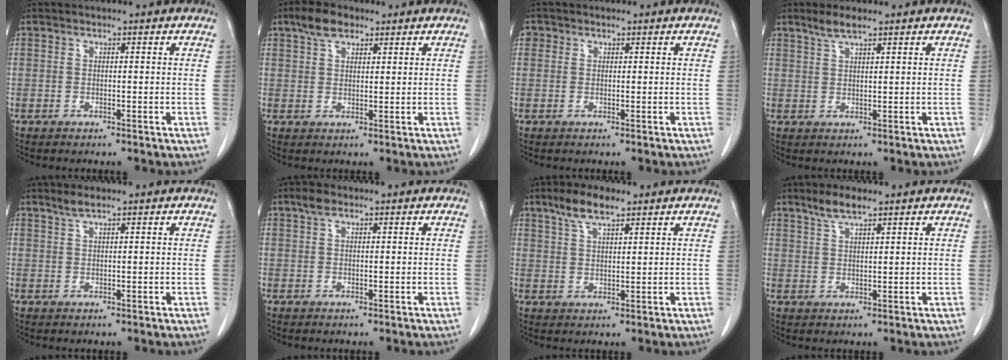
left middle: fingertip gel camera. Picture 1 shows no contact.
{"total": 4.1, "force": [2.8, 2.0, 2.3], "torque": [-0.049, 0.010, 0.053]}
{"total": 1.0, "force": [0.4, 0.9, 0.1], "torque": [0.007, 0.001, 0.004]}
{"total": 2.6, "force": [2.1, 0.2, 1.6], "torque": [-0.038, 0.001, 0.043]}
{"total": 1.5, "force": [1.2, 0.0, 0.9], "torque": [-0.021, 0.002, 0.027]}
{"total": 1.6, "force": [1.0, 0.7, 0.9], "torque": [-0.023, 0.010, 0.019]}
{"total": 5.3, "force": [3.8, 1.2, 3.5], "torque": [-0.078, 0.009, 0.073]}
{"total": 3.6, "force": [2.8, 0.5, 2.2], "torque": [-0.050, 0.002, 0.056]}